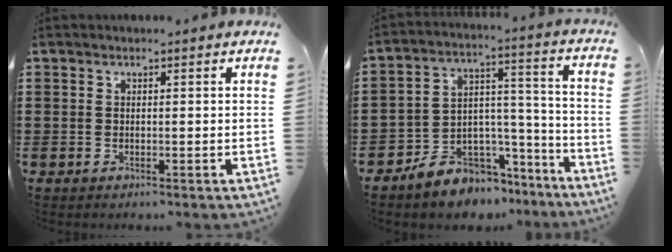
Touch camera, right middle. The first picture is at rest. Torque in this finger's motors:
{"motor_torque": [0.98, -0.15, 0.02, 0.01]}